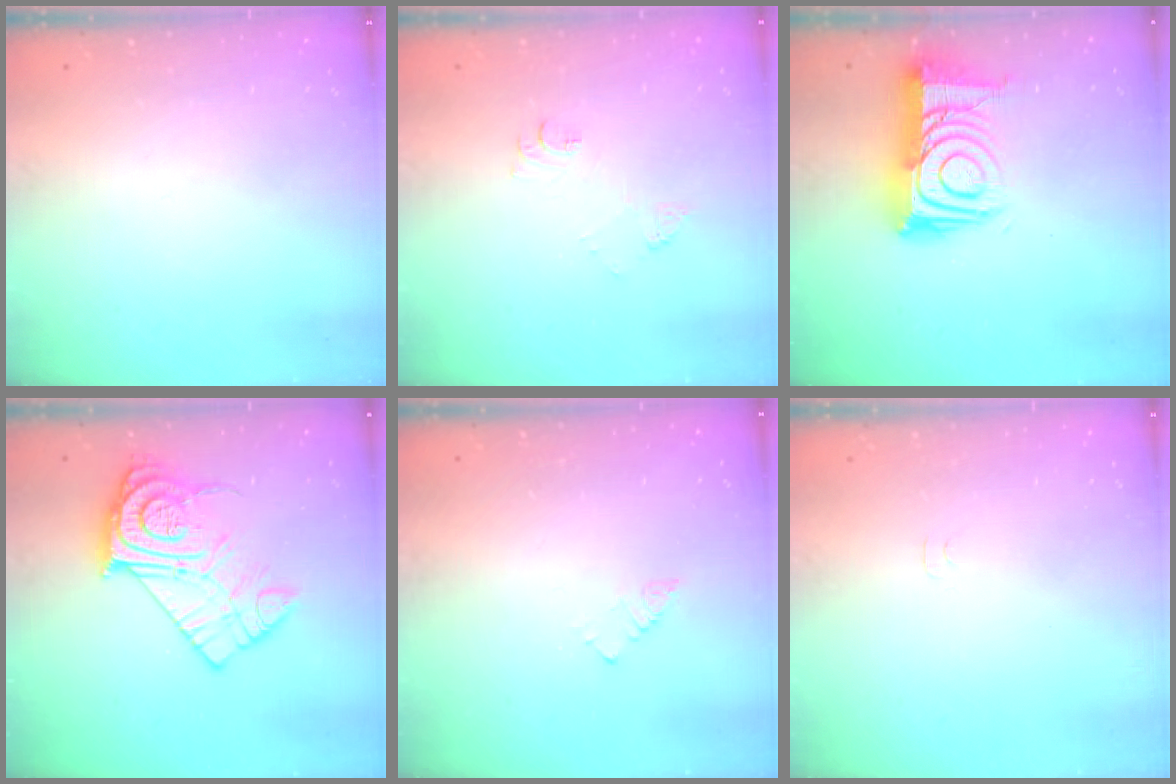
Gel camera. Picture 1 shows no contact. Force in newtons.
{"total": 6.4, "press": 6.4, "slide": 0.7}
{"total": 17.3, "press": 17.2, "slide": 1.3}
{"total": 16.1, "press": 16.1, "slide": 1.1}
{"total": 2.3, "press": 2.3, "slide": 0.4}
{"total": 3.7, "press": 3.7, "slide": 0.4}